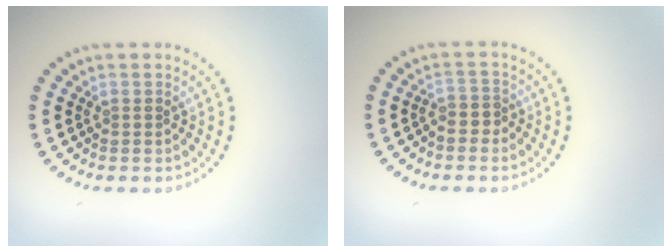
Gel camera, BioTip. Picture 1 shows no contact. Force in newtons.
{"total": 1.5, "press": 1.2, "slide": 1.0}